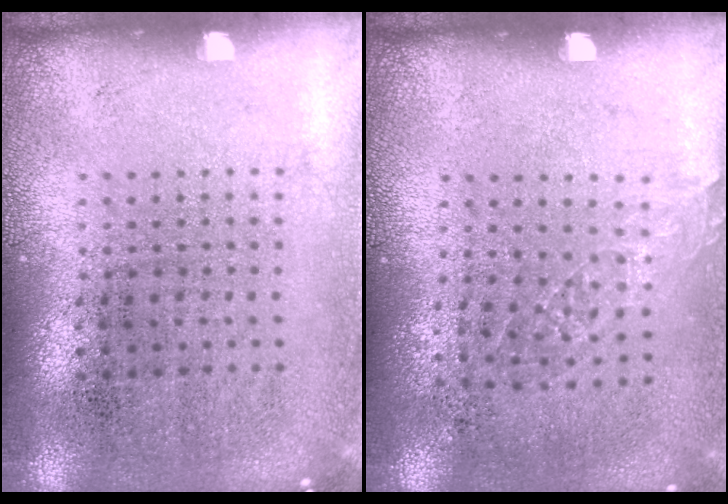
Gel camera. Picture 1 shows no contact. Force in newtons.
{"total": 0.8, "press": 0.8, "slide": 0.3}